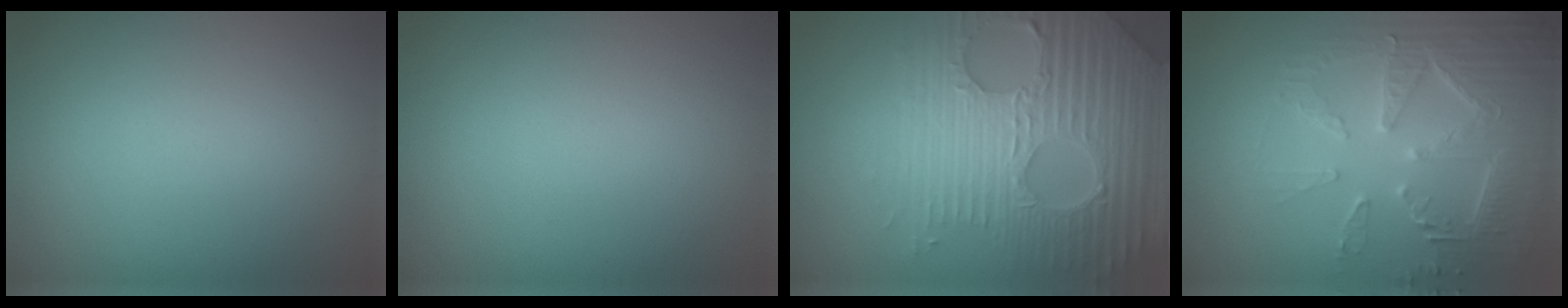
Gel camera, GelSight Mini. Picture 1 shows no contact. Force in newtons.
{"total": 0.0}
{"total": 7.1, "press": 6.8, "slide": 1.8}
{"total": 5.4, "press": 5.0, "slide": 2.1}